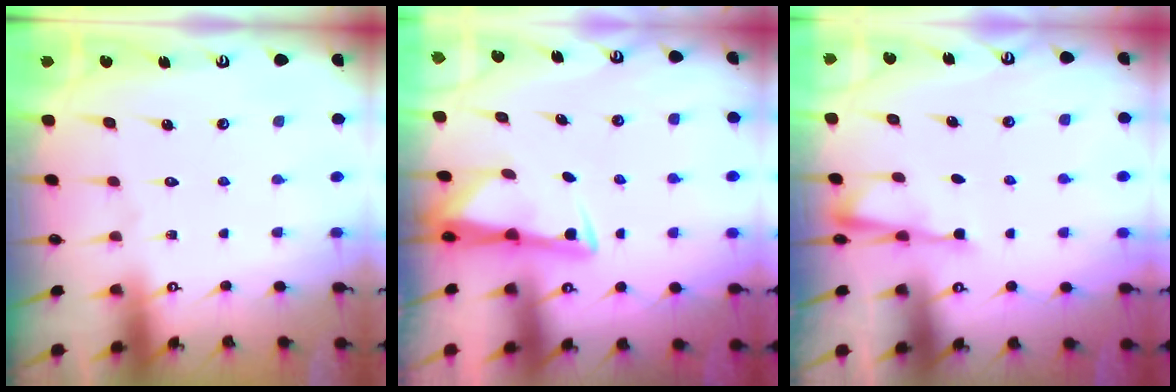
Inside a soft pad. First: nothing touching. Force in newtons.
{"total": 3.1, "press": 3.1, "slide": 0.4}
{"total": 3.5, "press": 3.5, "slide": 0.4}